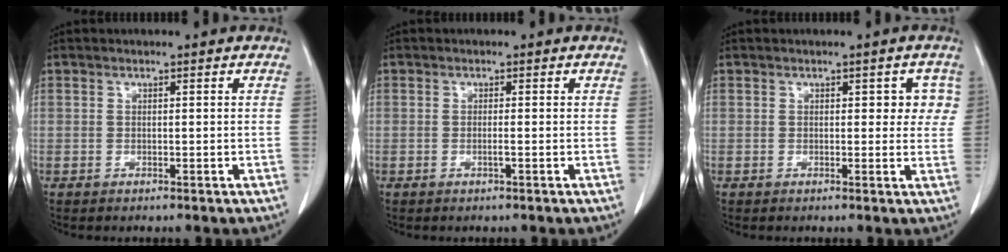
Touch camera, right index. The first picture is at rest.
{"total": 0.9, "force": [-0.3, -0.3, 0.8], "torque": [-0.016, -0.001, -0.006]}
{"total": 3.4, "force": [1.0, 2.1, 2.5], "torque": [-0.013, 0.011, 0.008]}